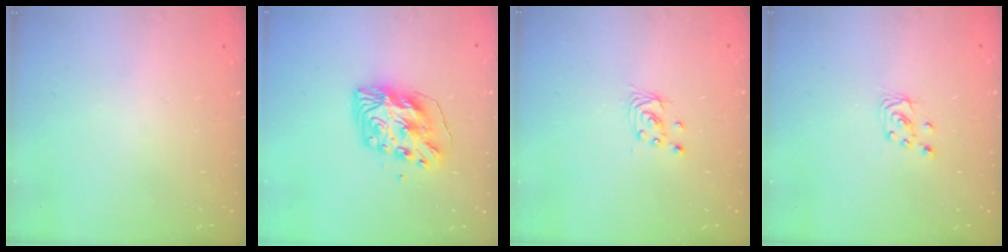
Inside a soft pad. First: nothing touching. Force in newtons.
{"total": 11.3, "press": 11.3, "slide": 1.1}
{"total": 2.4, "press": 2.4, "slide": 0.2}
{"total": 2.7, "press": 2.7, "slide": 0.2}